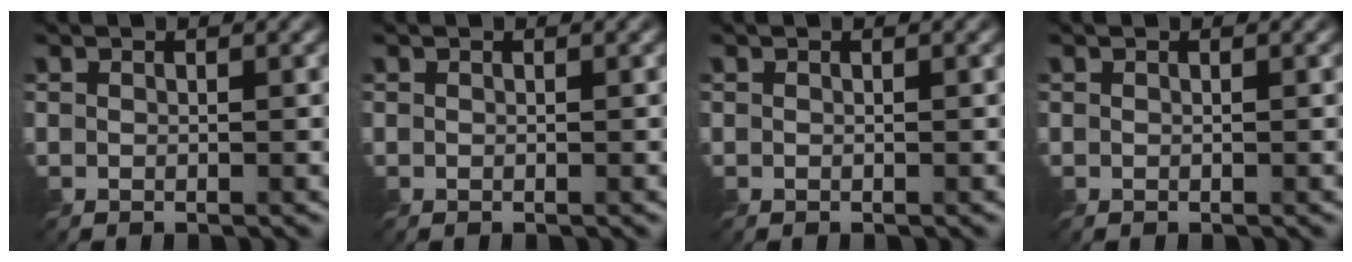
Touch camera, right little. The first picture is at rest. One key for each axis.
{"total": 0.0}
{"total": 0.0}
{"total": 0.0}